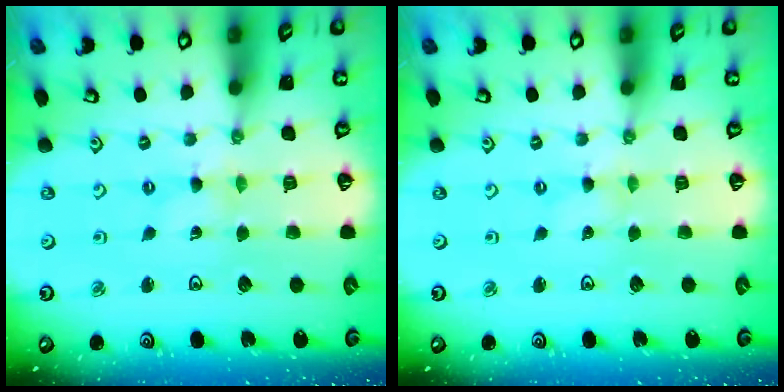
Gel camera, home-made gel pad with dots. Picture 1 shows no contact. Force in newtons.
{"total": 0.0}